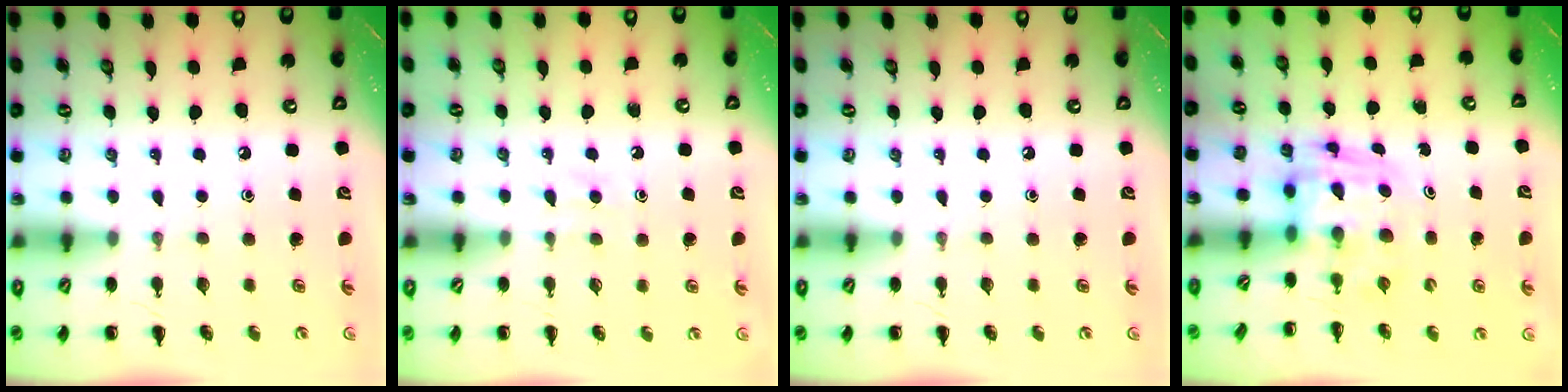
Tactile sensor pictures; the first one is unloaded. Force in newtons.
{"total": 2.6, "press": 2.5, "slide": 0.9}
{"total": 0.0}
{"total": 3.4, "press": 3.4, "slide": 0.6}